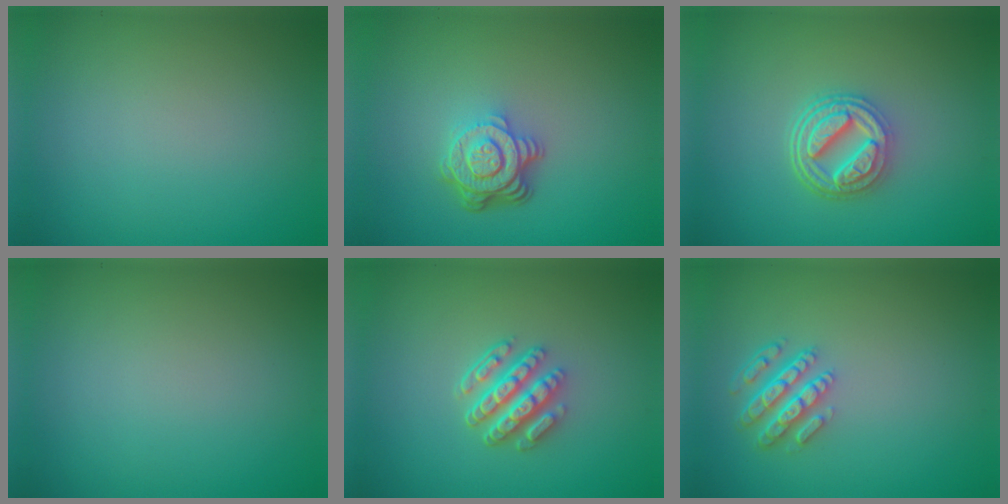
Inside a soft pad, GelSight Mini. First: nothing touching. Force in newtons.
{"total": 4.9, "press": 3.5, "slide": 3.4}
{"total": 4.9, "press": 3.7, "slide": 3.3}
{"total": 0.0}
{"total": 4.6, "press": 3.4, "slide": 3.0}
{"total": 4.2, "press": 3.4, "slide": 2.5}